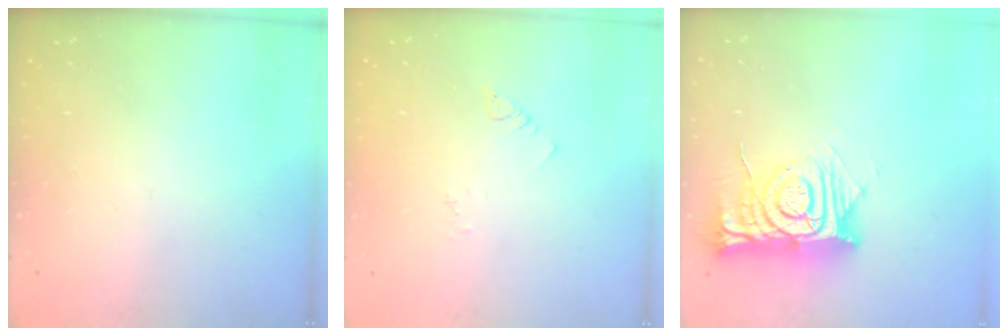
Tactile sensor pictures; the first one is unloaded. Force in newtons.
{"total": 2.5, "press": 2.5, "slide": 0.4}
{"total": 13.6, "press": 13.5, "slide": 1.3}